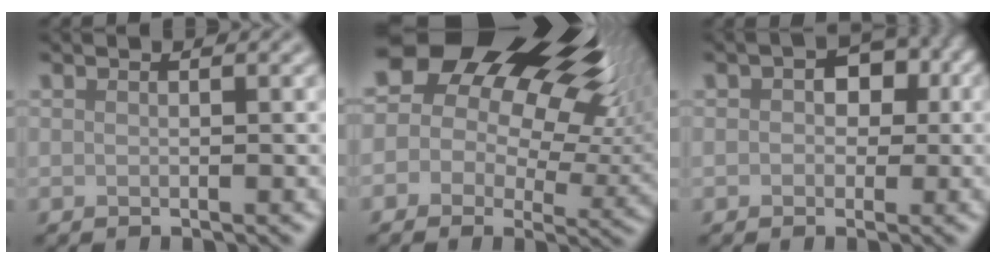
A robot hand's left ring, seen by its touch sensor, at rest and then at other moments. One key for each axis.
{"total": 20.4, "fx": 9.4, "fy": 12.6, "fz": 13.0, "tx": -0.215, "ty": 0.056, "tz": 0.142}
{"total": 3.2, "fx": 0.5, "fy": 2.4, "fz": 2.1, "tx": -0.020, "ty": 0.003, "tz": 0.001}